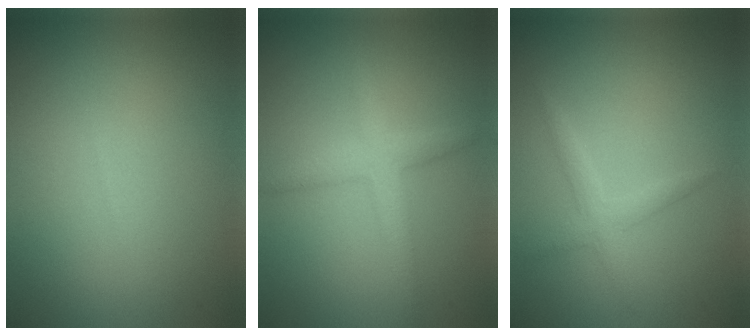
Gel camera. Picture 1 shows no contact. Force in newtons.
{"total": 2.9, "press": 2.9, "slide": 0.0}
{"total": 1.8, "press": 1.8, "slide": 0.1}